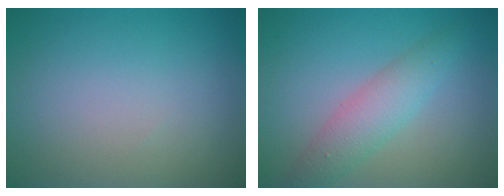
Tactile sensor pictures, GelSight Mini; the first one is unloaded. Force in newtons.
{"total": 3.5, "press": 3.5, "slide": 0.1}